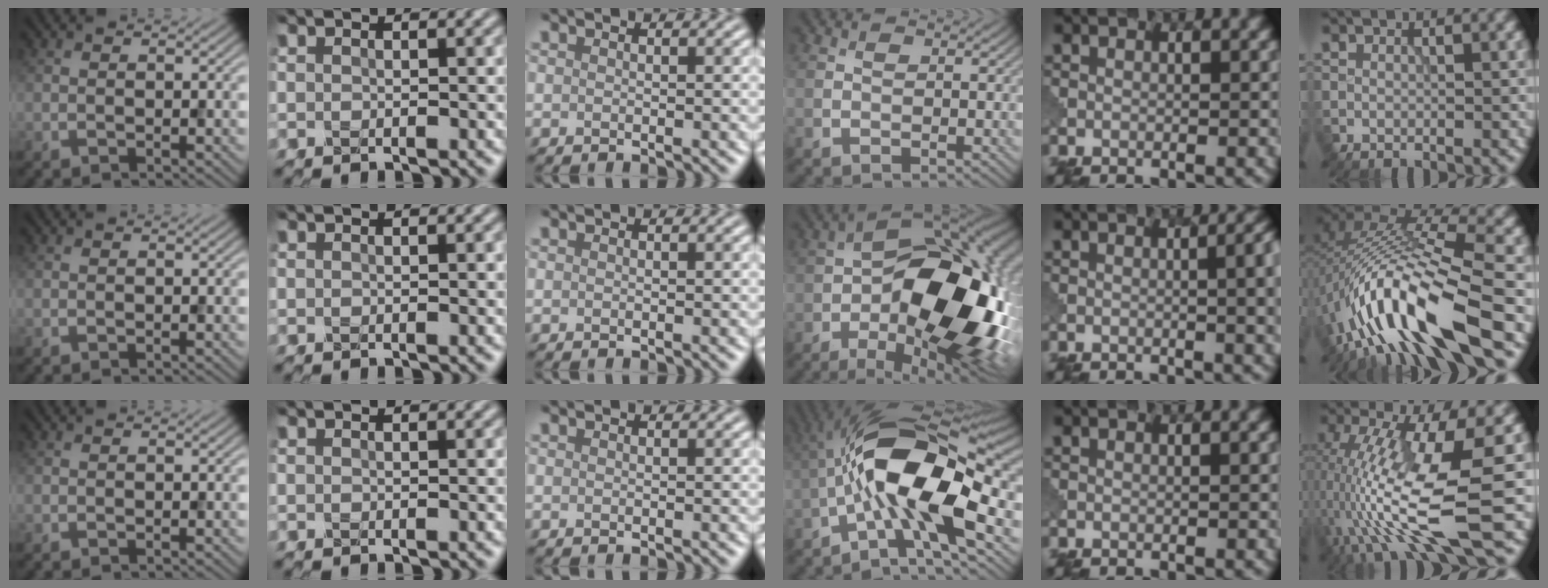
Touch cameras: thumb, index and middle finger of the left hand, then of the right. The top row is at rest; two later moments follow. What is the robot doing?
{"motion": "shake", "object": "medicine bottle"}